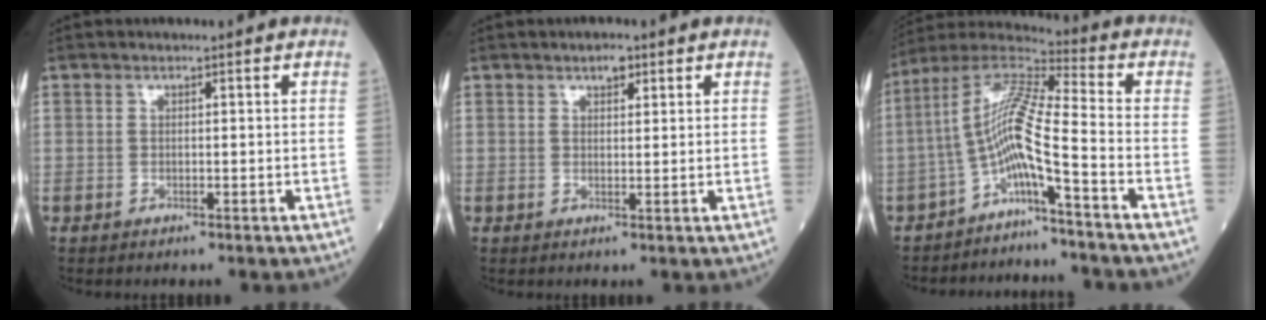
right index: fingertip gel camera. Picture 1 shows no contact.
{"total": 1.9, "force": [1.2, 0.9, 1.2], "torque": [-0.019, 0.002, 0.018]}
{"total": 9.4, "force": [-4.2, -0.4, 8.4], "torque": [-0.168, 0.022, -0.088]}